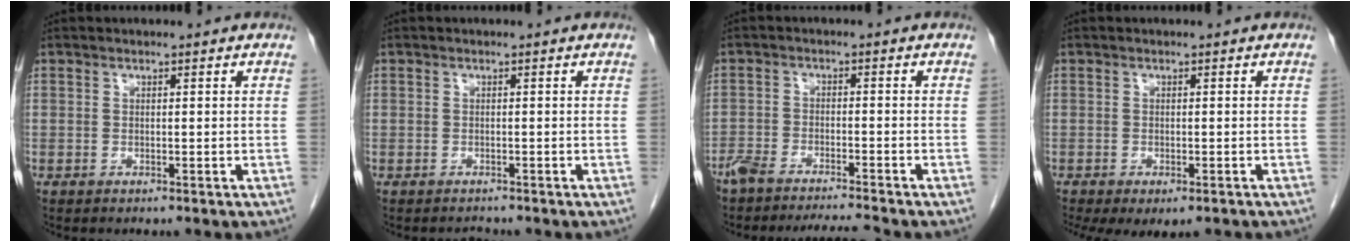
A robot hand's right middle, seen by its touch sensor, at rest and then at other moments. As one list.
[{"total": 0.8, "force": [-0.7, 0.2, -0.3], "torque": [0.006, -0.005, -0.011]}, {"total": 6.9, "force": [-6.4, -0.1, 2.5], "torque": [-0.043, -0.004, -0.109]}, {"total": 7.4, "force": [-5.3, 2.9, 4.3], "torque": [-0.065, -0.011, -0.072]}]